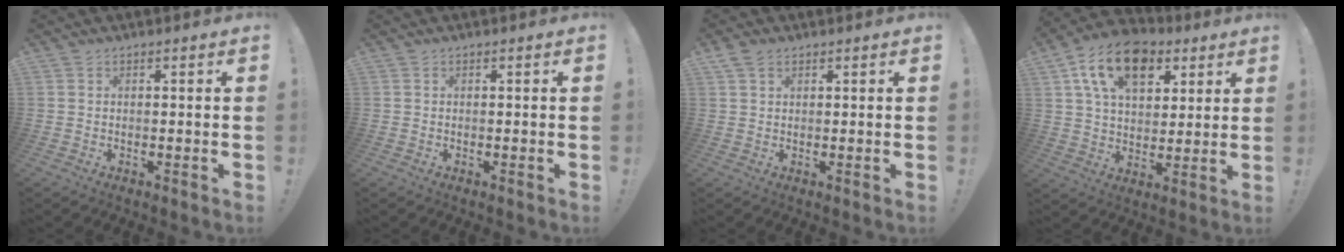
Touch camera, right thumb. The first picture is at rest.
{"total": 0.0}
{"total": 2.9, "force": [1.7, 1.7, 1.6], "torque": [-0.031, 0.000, 0.032]}
{"total": 16.6, "force": [7.9, 10.5, 10.1], "torque": [-0.162, -0.025, 0.145]}